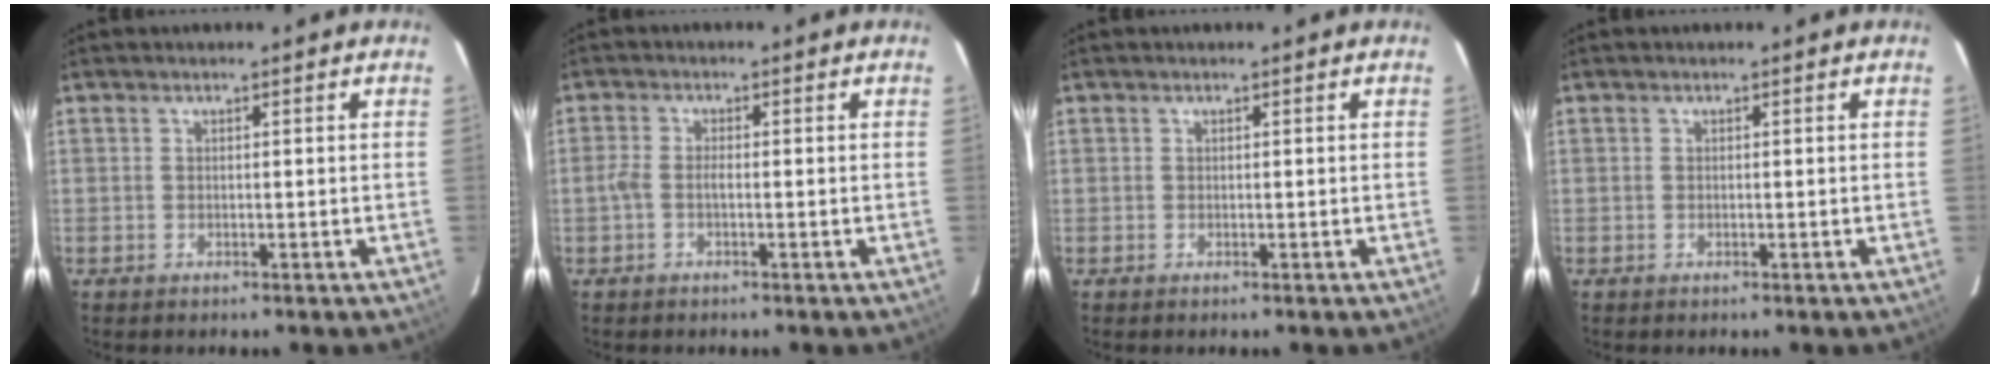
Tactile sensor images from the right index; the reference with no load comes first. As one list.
[{"total": 2.2, "force": [-0.8, 0.7, 1.9], "torque": [-0.044, 0.003, -0.020]}, {"total": 0.0}, {"total": 0.0}]